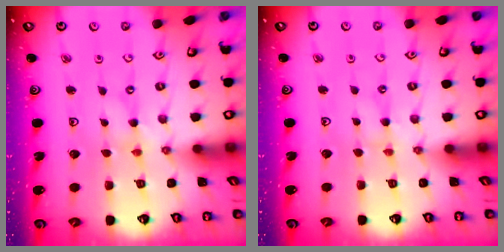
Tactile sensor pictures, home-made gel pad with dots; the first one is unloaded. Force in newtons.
{"total": 1.1, "press": 1.1, "slide": 0.3}